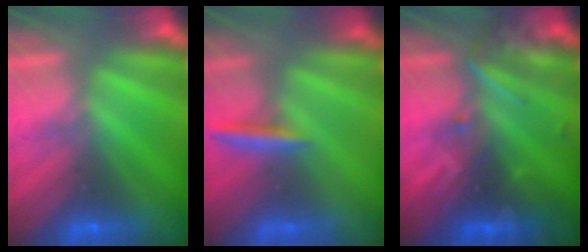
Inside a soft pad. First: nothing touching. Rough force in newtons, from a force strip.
{"total": 2.9}
{"total": 2.7}